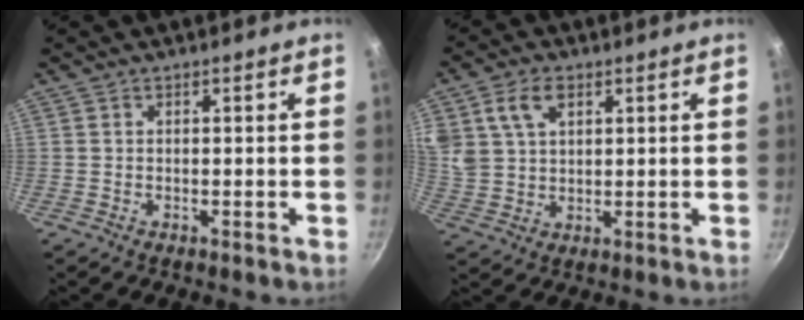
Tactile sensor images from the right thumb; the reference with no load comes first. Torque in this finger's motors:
{"motor_torque": [0.31, 2.42, 0.01, 0.44, 0.26]}